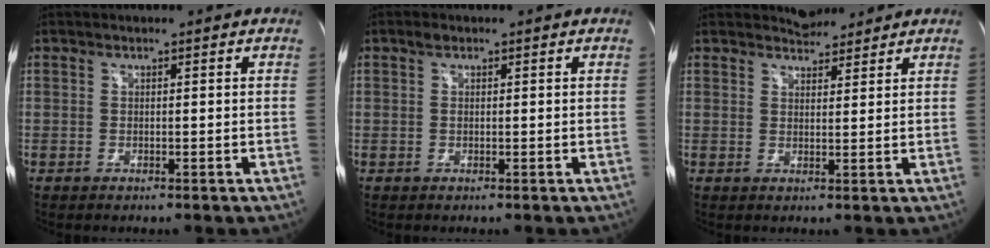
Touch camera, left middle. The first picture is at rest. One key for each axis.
{"total": 0.9, "fx": 0.5, "fy": 0.5, "fz": 0.5, "tx": -0.014, "ty": 0.003, "tz": 0.009}
{"total": 3.2, "fx": 3.1, "fy": 0.8, "fz": 0.1, "tx": -0.007, "ty": 0.003, "tz": 0.050}